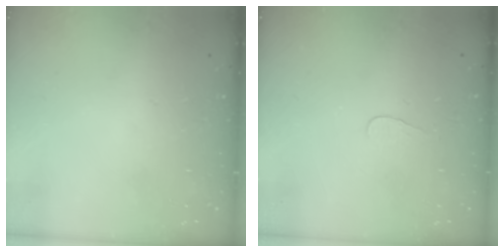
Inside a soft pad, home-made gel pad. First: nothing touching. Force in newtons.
{"total": 2.8, "press": 2.7, "slide": 0.3}